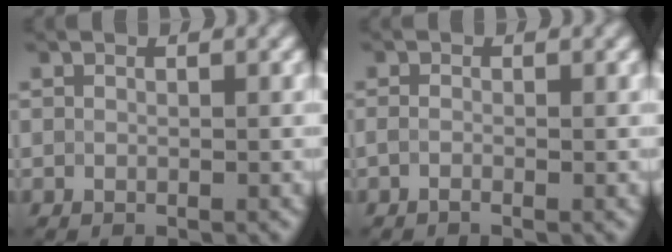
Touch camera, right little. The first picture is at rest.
{"total": 1.2, "force": [-0.9, 0.2, 0.7], "torque": [-0.007, -0.003, -0.012]}